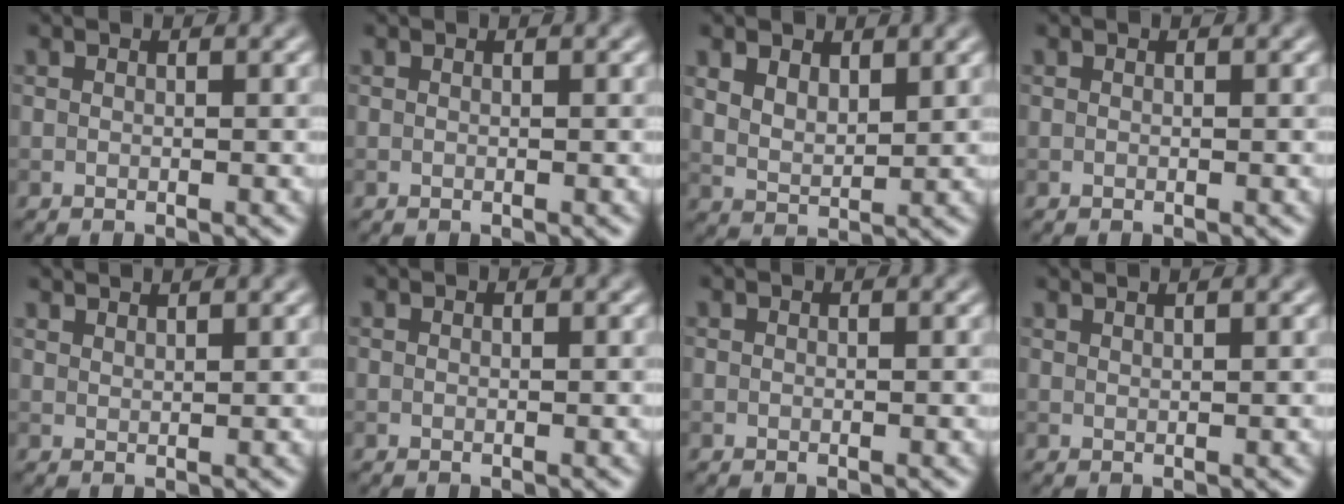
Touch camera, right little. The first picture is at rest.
{"total": 0.0}
{"total": 3.0, "force": [1.7, 1.6, 1.9], "torque": [-0.043, -0.004, 0.038]}
{"total": 0.0}
{"total": 1.9, "force": [1.8, 0.3, 0.6], "torque": [0.001, 0.000, 0.019]}
{"total": 0.0}
{"total": 0.0}
{"total": 2.6, "force": [1.9, 1.0, 1.5], "torque": [-0.001, 0.008, -0.002]}